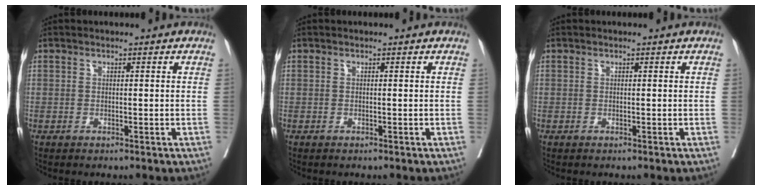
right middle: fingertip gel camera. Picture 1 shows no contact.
{"total": 0.0}
{"total": 0.0}